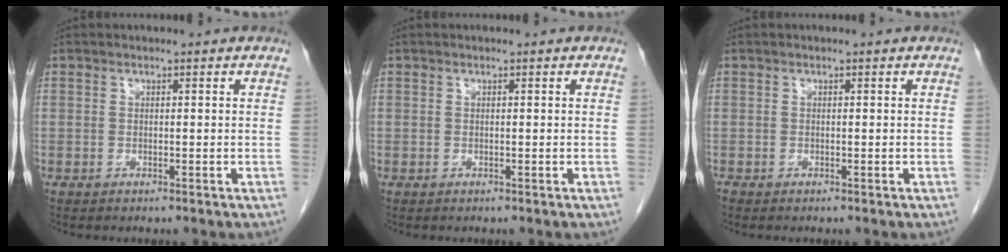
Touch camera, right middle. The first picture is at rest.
{"total": 0.0}
{"total": 0.0}